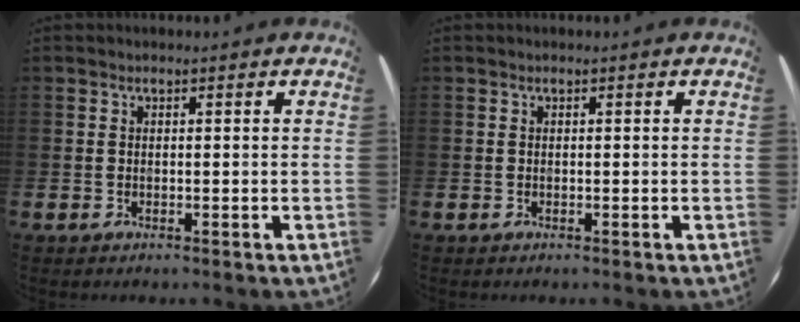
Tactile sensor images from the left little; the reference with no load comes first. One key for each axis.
{"total": 0.0}